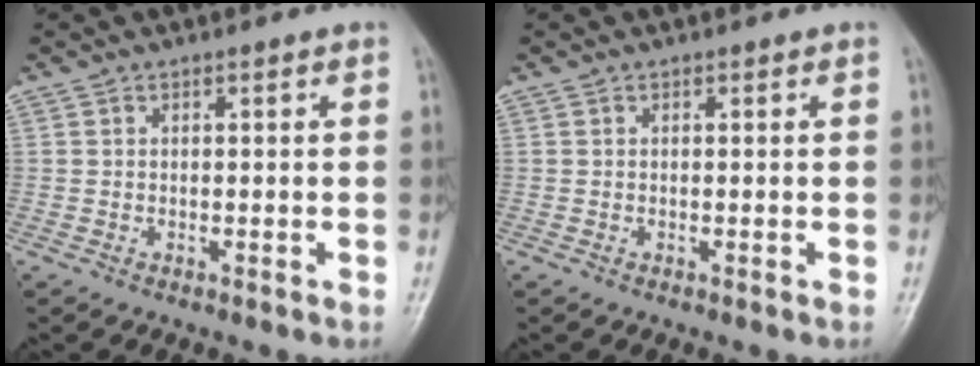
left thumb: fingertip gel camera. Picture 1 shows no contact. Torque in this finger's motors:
{"motor_torque": [-0.03, 0.03, -0.02, 0.01, 0.00]}